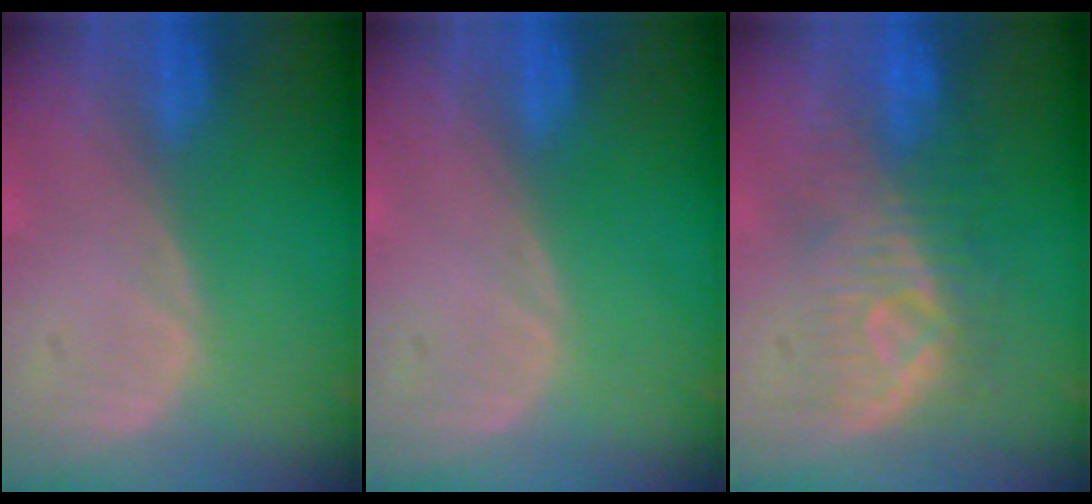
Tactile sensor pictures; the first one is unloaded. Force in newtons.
{"total": 0.0}
{"total": 8.0, "press": 7.9, "slide": 1.7}